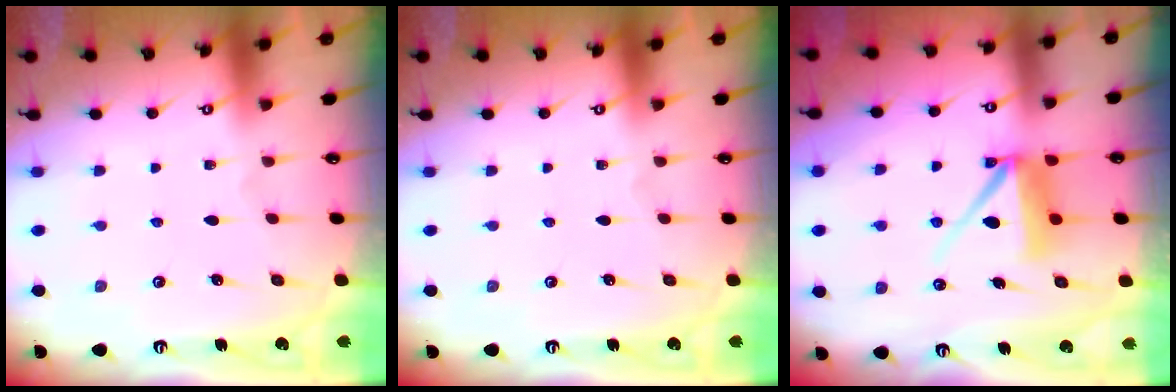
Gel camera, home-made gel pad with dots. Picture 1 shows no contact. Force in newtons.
{"total": 0.0}
{"total": 8.4, "press": 8.4, "slide": 0.9}